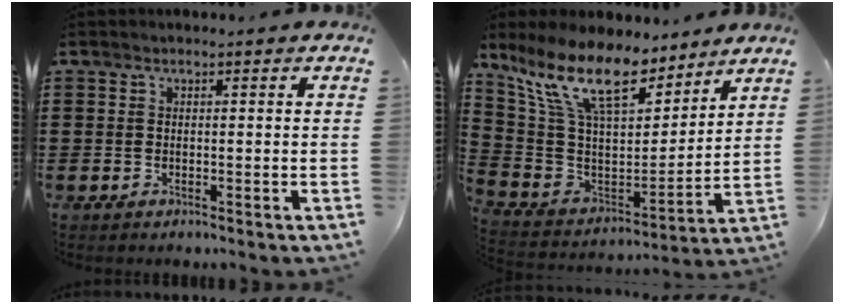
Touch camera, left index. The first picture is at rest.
{"total": 13.9, "force": [9.7, 4.6, 8.9], "torque": [-0.212, -0.052, 0.169]}